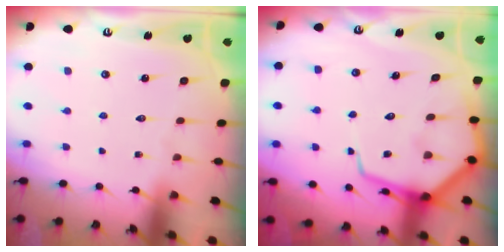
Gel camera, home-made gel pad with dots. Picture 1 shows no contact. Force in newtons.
{"total": 10.3, "press": 10.3, "slide": 1.1}